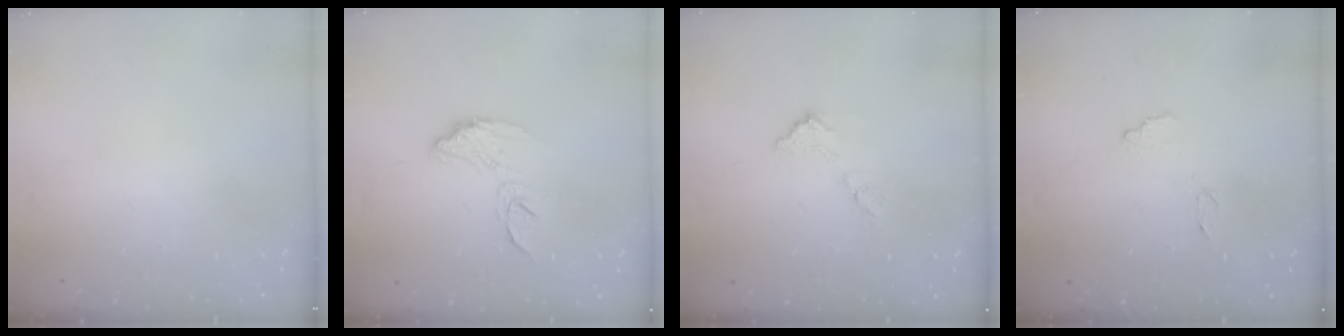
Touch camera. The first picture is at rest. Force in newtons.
{"total": 10.0, "press": 10.0, "slide": 0.4}
{"total": 7.0, "press": 7.0, "slide": 0.3}
{"total": 8.3, "press": 8.3, "slide": 0.4}